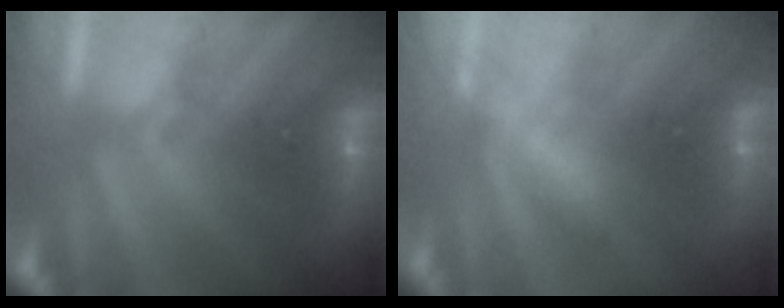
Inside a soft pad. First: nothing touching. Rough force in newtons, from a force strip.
{"total": 2.8}